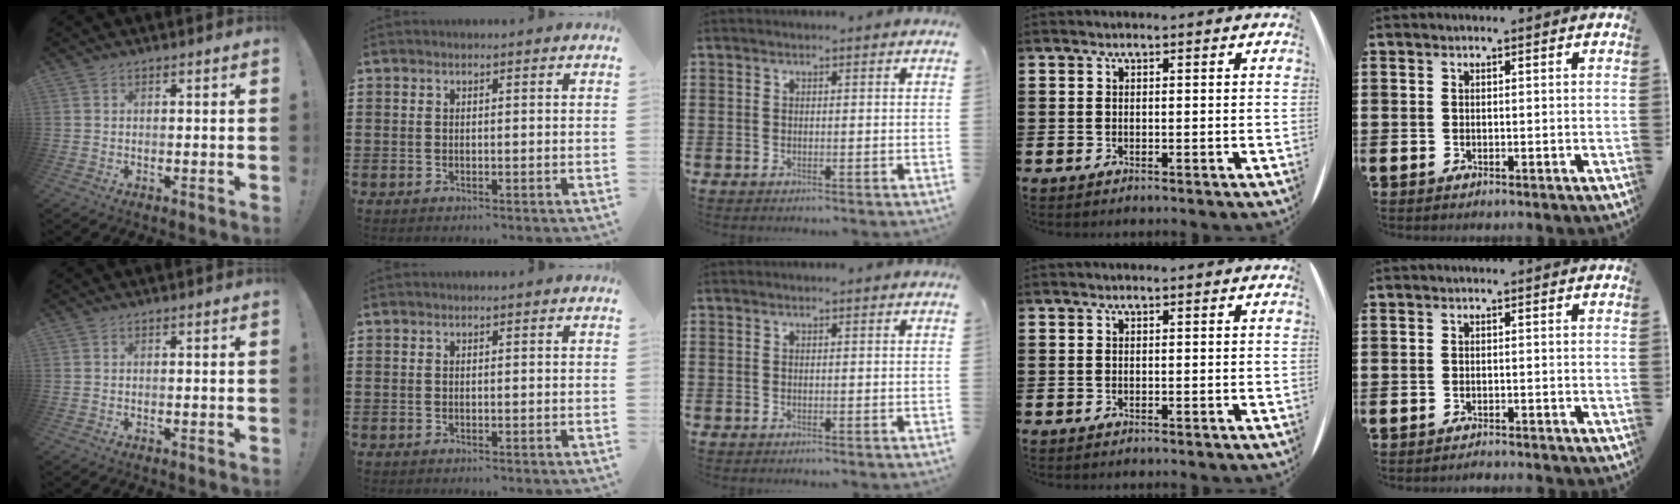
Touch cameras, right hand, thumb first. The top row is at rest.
{"little": {"total": 0.9, "force": [-0.9, -0.1, 0.0], "torque": [-0.002, 0.000, -0.018]}}